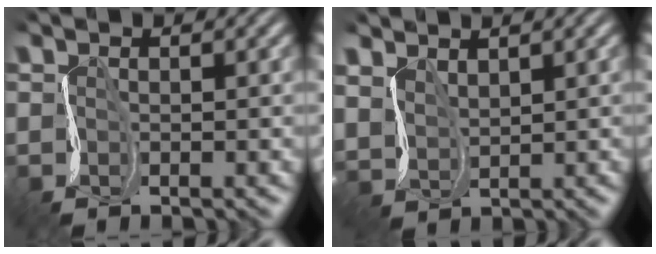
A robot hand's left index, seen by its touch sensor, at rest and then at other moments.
{"total": 1.9, "force": [1.7, 0.9, -0.1], "torque": [-0.010, 0.001, 0.046]}